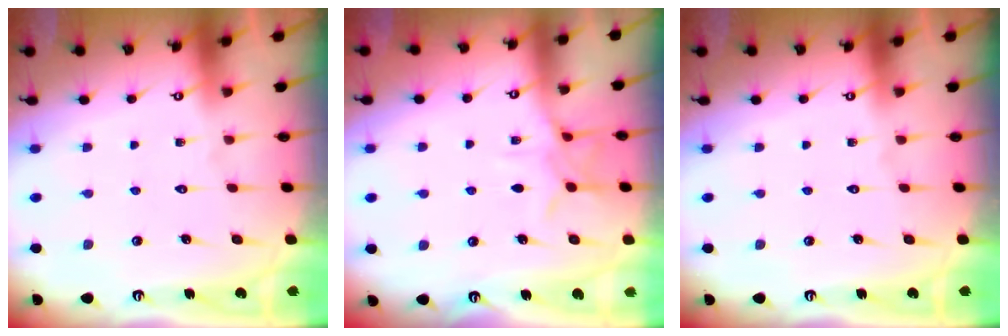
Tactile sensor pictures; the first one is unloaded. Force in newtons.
{"total": 8.5, "press": 8.5, "slide": 0.6}
{"total": 0.0}